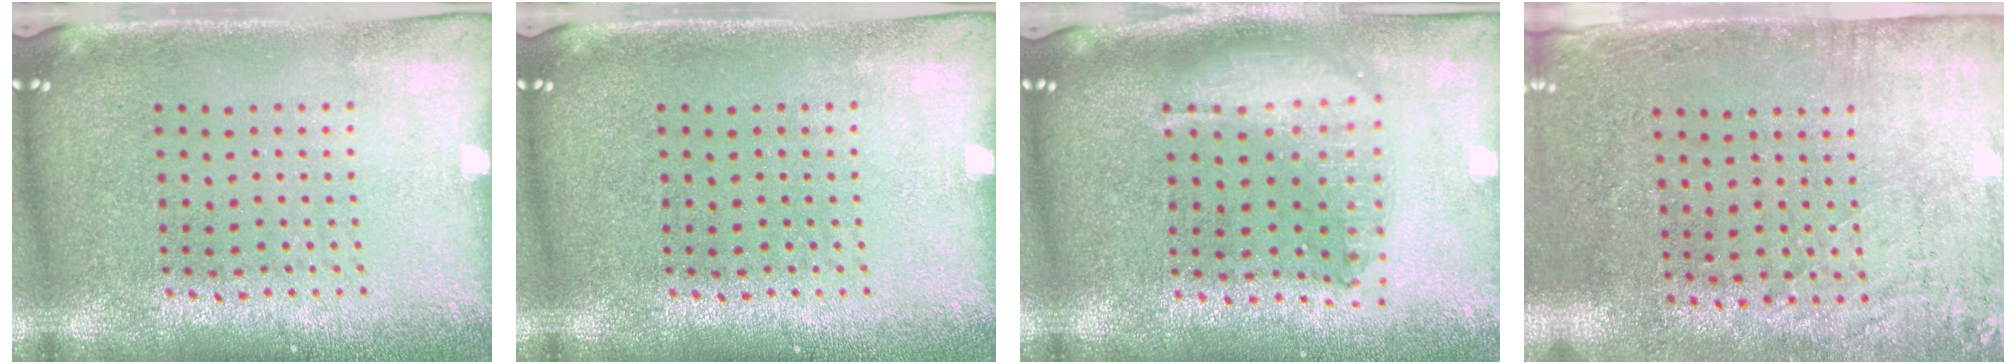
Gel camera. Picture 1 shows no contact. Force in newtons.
{"total": 0.0}
{"total": 1.8, "press": 1.5, "slide": 0.9}
{"total": 2.8, "press": 2.3, "slide": 1.6}